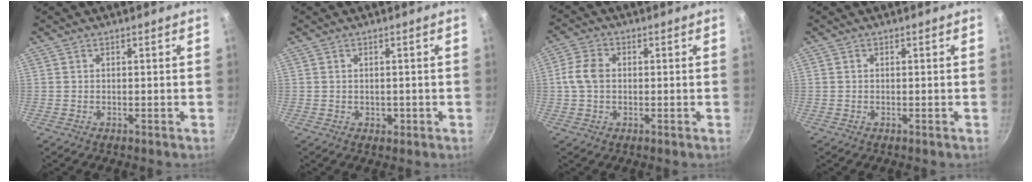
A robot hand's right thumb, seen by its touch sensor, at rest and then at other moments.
{"total": 1.6, "force": [-0.3, 1.2, 1.0], "torque": [-0.009, 0.000, -0.003]}
{"total": 5.3, "force": [0.1, 3.9, 3.7], "torque": [-0.069, 0.015, -0.005]}
{"total": 0.0}